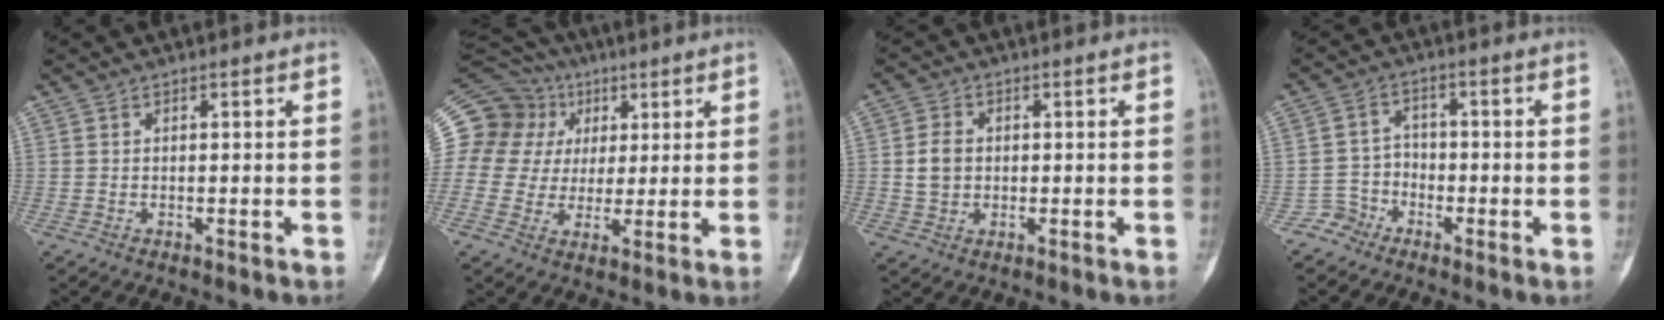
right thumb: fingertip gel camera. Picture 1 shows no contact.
{"total": 20.7, "force": [6.7, 18.3, 7.0], "torque": [-0.151, 0.058, 0.132]}
{"total": 4.6, "force": [0.2, 3.8, 2.7], "torque": [-0.045, 0.004, 0.003]}
{"total": 4.4, "force": [-2.8, 3.4, -0.4], "torque": [0.035, 0.024, -0.060]}